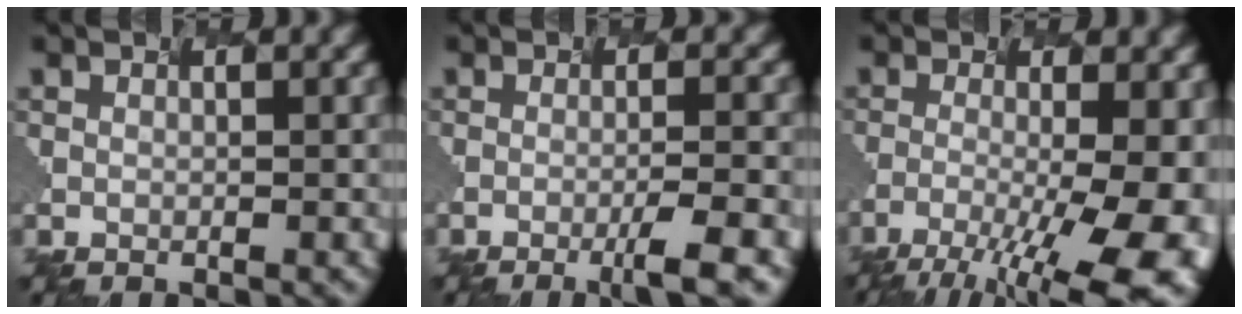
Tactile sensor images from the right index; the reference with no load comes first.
{"total": 3.7, "force": [-1.7, 0.4, 3.3], "torque": [-0.046, -0.004, -0.024]}
{"total": 11.3, "force": [-4.5, 3.3, 9.8], "torque": [-0.144, -0.017, -0.056]}